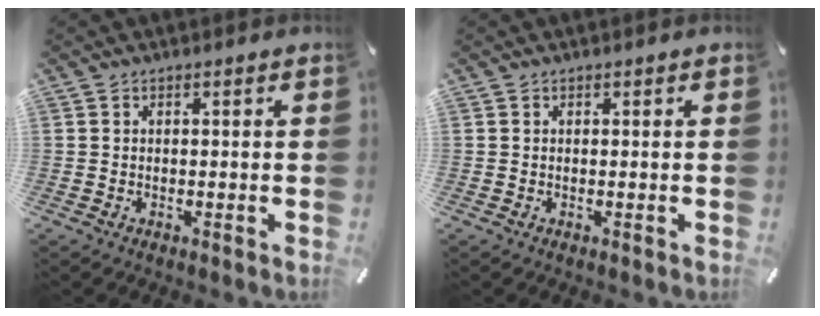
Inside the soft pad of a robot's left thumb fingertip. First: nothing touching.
{"total": 0.0}